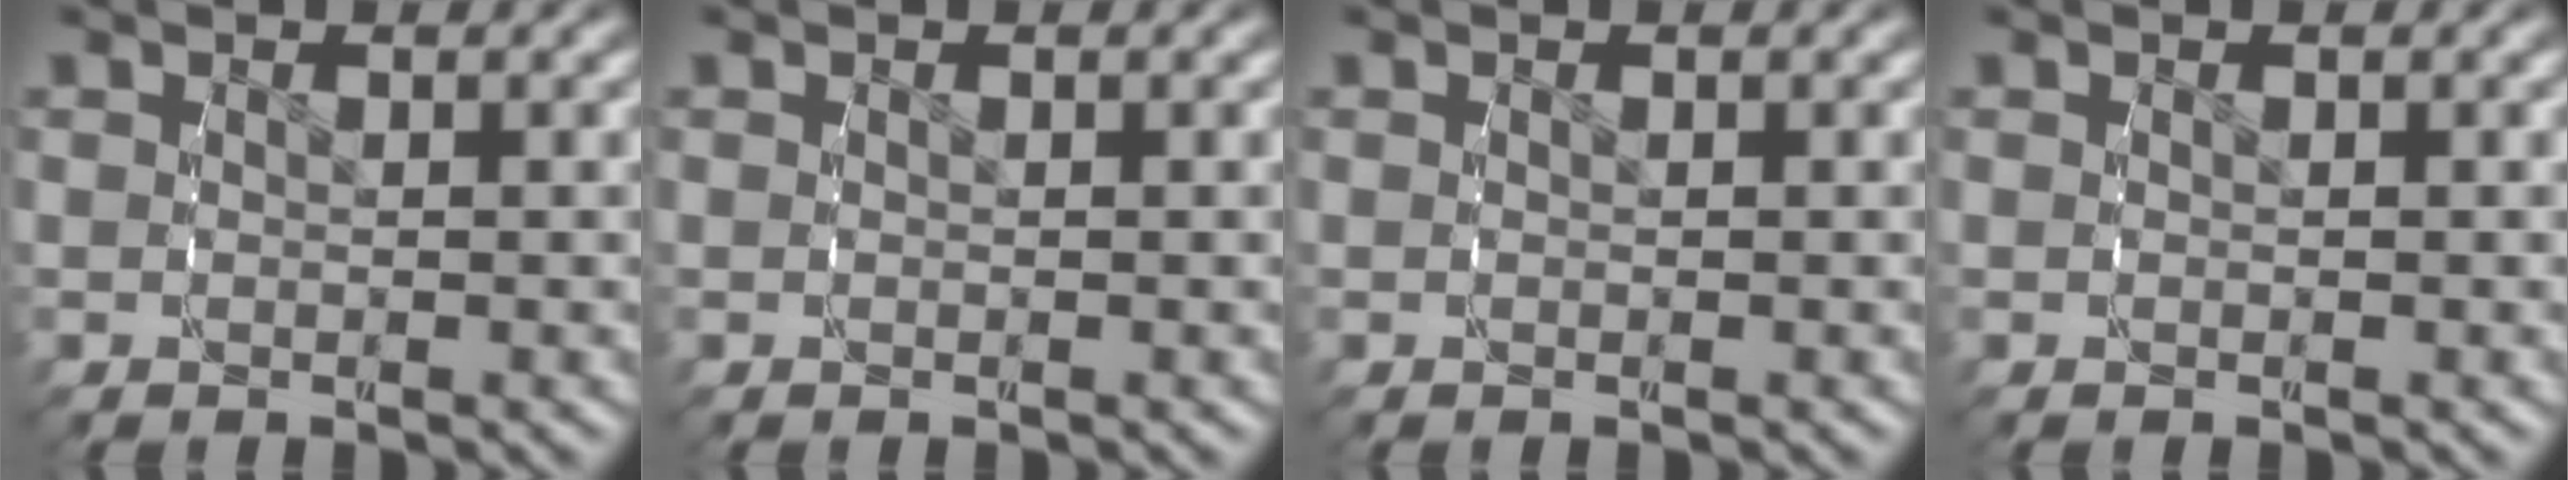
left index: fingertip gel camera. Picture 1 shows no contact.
{"total": 0.0}
{"total": 0.0}
{"total": 0.0}